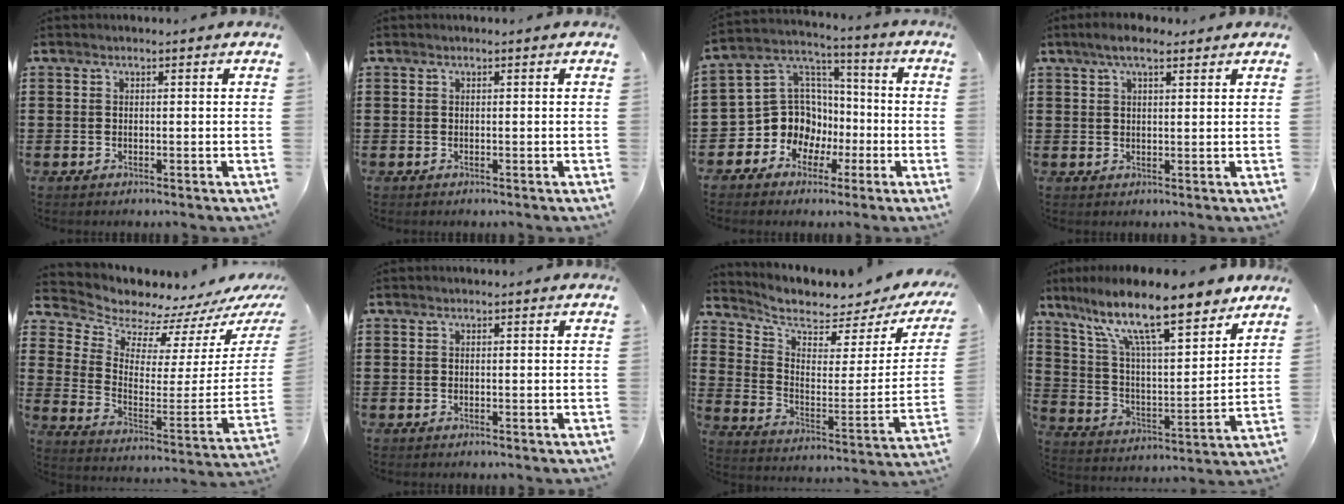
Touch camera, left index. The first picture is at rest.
{"total": 0.0}
{"total": 11.0, "force": [-3.2, 10.0, 3.2], "torque": [-0.109, 0.001, -0.054]}
{"total": 4.3, "force": [2.8, 1.4, 3.0], "torque": [-0.064, 0.007, 0.051]}
{"total": 6.7, "force": [6.6, 1.4, -0.5], "torque": [-0.025, -0.081, 0.111]}
{"total": 0.0}
{"total": 4.3, "force": [3.8, 1.1, 1.7], "torque": [-0.060, -0.044, 0.059]}
{"total": 14.8, "force": [10.8, 3.2, 9.6], "torque": [-0.209, -0.049, 0.184]}